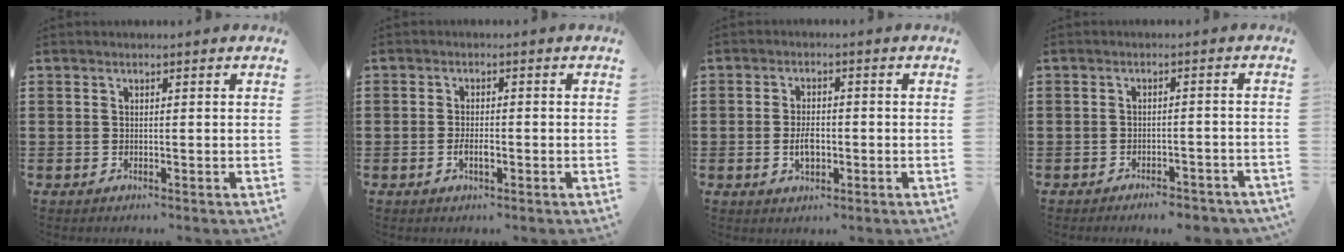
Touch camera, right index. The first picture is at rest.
{"total": 2.6, "force": [-1.0, 0.9, 2.3], "torque": [-0.050, -0.002, -0.019]}
{"total": 3.6, "force": [-0.7, 2.0, 3.0], "torque": [-0.062, 0.002, -0.014]}
{"total": 2.8, "force": [-2.7, 0.2, 0.6], "torque": [-0.013, 0.000, -0.055]}